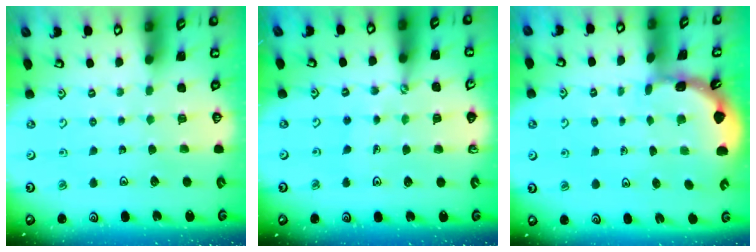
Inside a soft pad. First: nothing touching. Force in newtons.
{"total": 2.4, "press": 2.0, "slide": 1.3}
{"total": 1.8, "press": 1.8, "slide": 0.1}